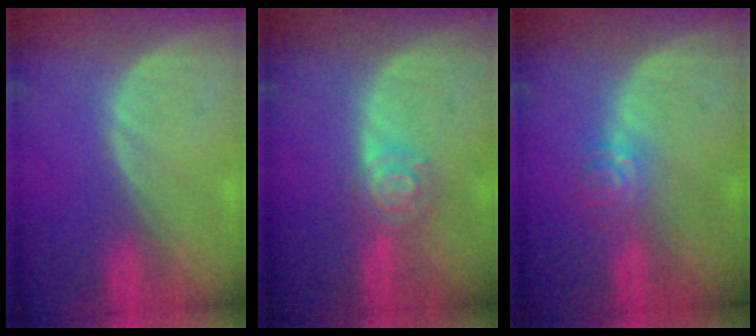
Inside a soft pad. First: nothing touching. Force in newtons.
{"total": 5.0, "press": 4.4, "slide": 2.4}
{"total": 3.6, "press": 3.4, "slide": 1.2}